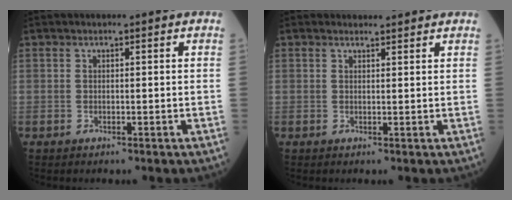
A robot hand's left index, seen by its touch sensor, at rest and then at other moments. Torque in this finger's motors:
{"motor_torque": [-0.15, -0.32, -0.23, -0.08]}